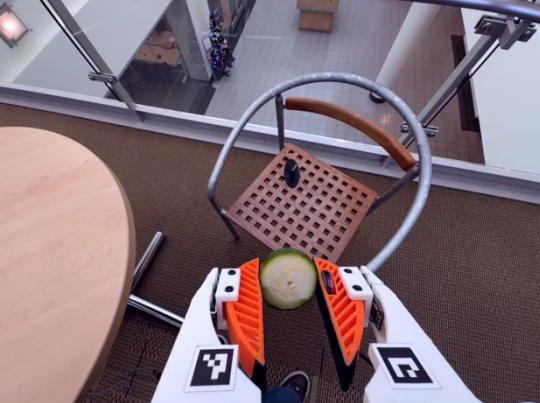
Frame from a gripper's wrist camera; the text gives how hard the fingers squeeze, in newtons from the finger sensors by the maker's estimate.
{"total": 9.9, "left": 10.3, "right": 9.5}